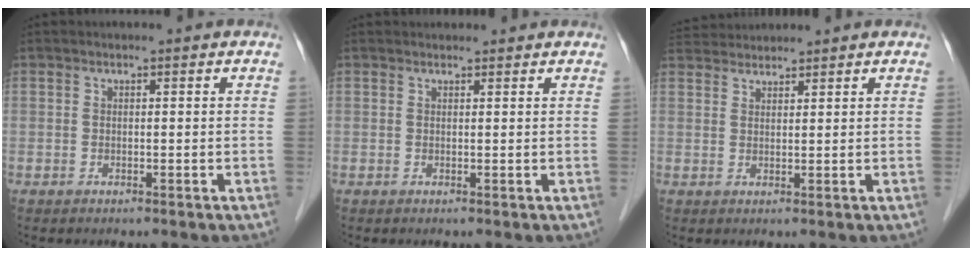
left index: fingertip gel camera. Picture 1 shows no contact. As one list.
[{"total": 2.3, "force": [2.1, 0.9, 0.2], "torque": [0.007, 0.017, 0.030]}, {"total": 5.6, "force": [5.4, 1.1, 1.0], "torque": [-0.017, 0.027, 0.102]}]